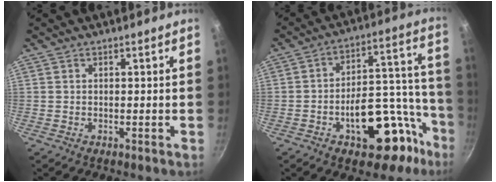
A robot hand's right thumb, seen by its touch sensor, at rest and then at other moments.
{"total": 22.2, "force": [-9.4, 11.7, 16.4], "torque": [-0.167, 0.068, -0.121]}